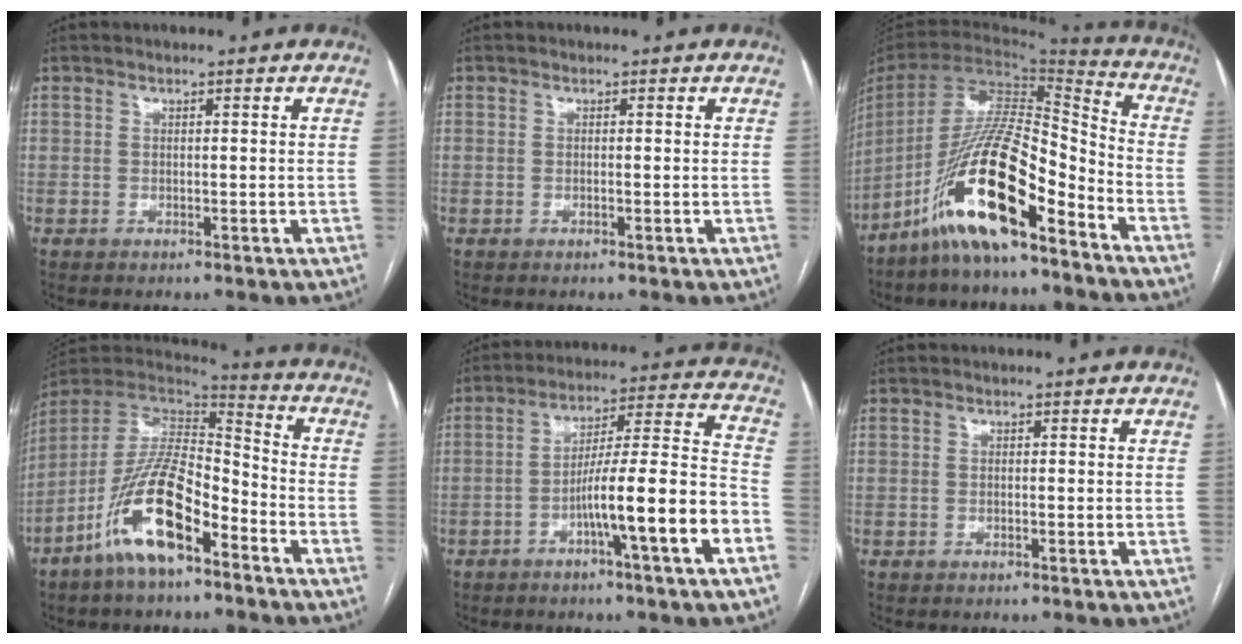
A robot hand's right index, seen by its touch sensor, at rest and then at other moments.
{"total": 0.0}
{"total": 17.6, "force": [-10.9, 3.0, 13.4], "torque": [-0.274, -0.002, -0.200]}
{"total": 14.9, "force": [-8.3, 4.4, 11.6], "torque": [-0.224, 0.002, -0.152]}
{"total": 13.4, "force": [-5.6, -0.4, 12.1], "torque": [-0.190, 0.016, -0.088]}
{"total": 0.0}